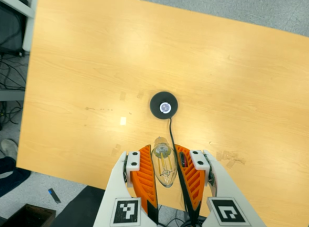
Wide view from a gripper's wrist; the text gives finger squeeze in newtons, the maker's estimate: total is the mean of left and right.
{"total": 9.4, "left": 8.8, "right": 10.1}